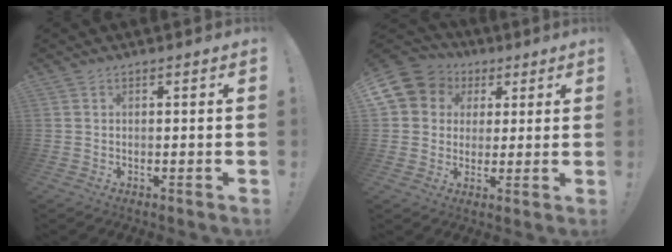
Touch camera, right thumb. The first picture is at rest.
{"total": 10.2, "force": [3.2, 9.1, 3.4], "torque": [-0.062, -0.011, 0.066]}